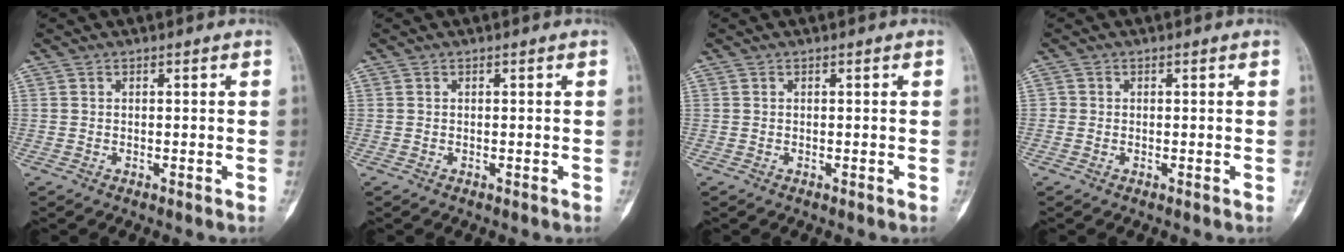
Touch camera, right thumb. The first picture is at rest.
{"total": 0.0}
{"total": 0.0}
{"total": 0.6, "force": [-0.1, 0.6, 0.1], "torque": [0.001, 0.003, -0.005]}